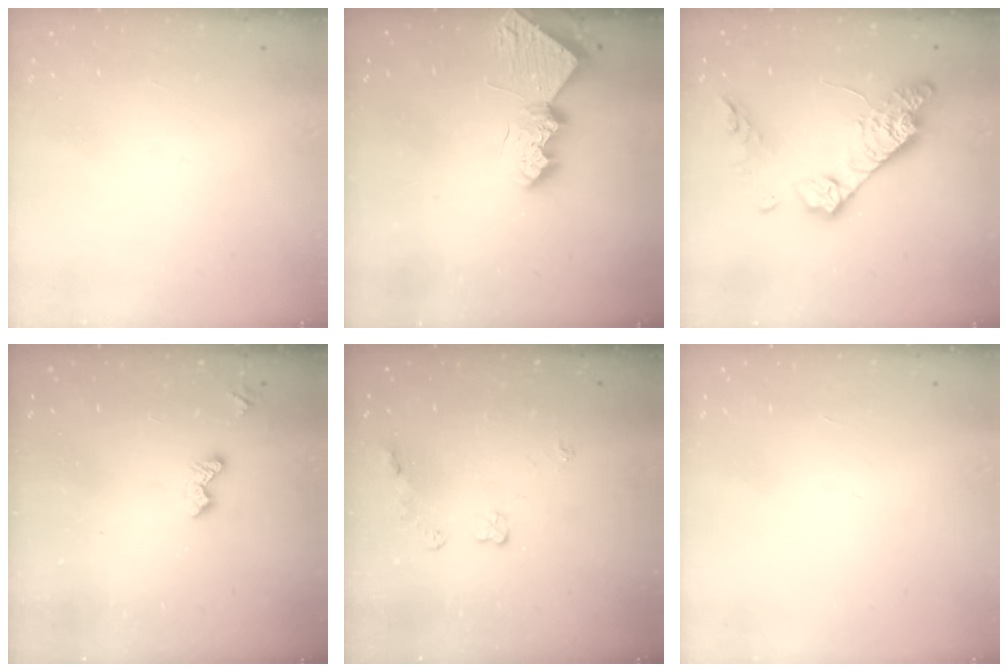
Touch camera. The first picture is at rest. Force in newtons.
{"total": 9.6, "press": 9.6, "slide": 0.7}
{"total": 17.3, "press": 17.3, "slide": 0.9}
{"total": 4.3, "press": 4.2, "slide": 0.7}
{"total": 5.3, "press": 5.2, "slide": 0.3}
{"total": 0.0}